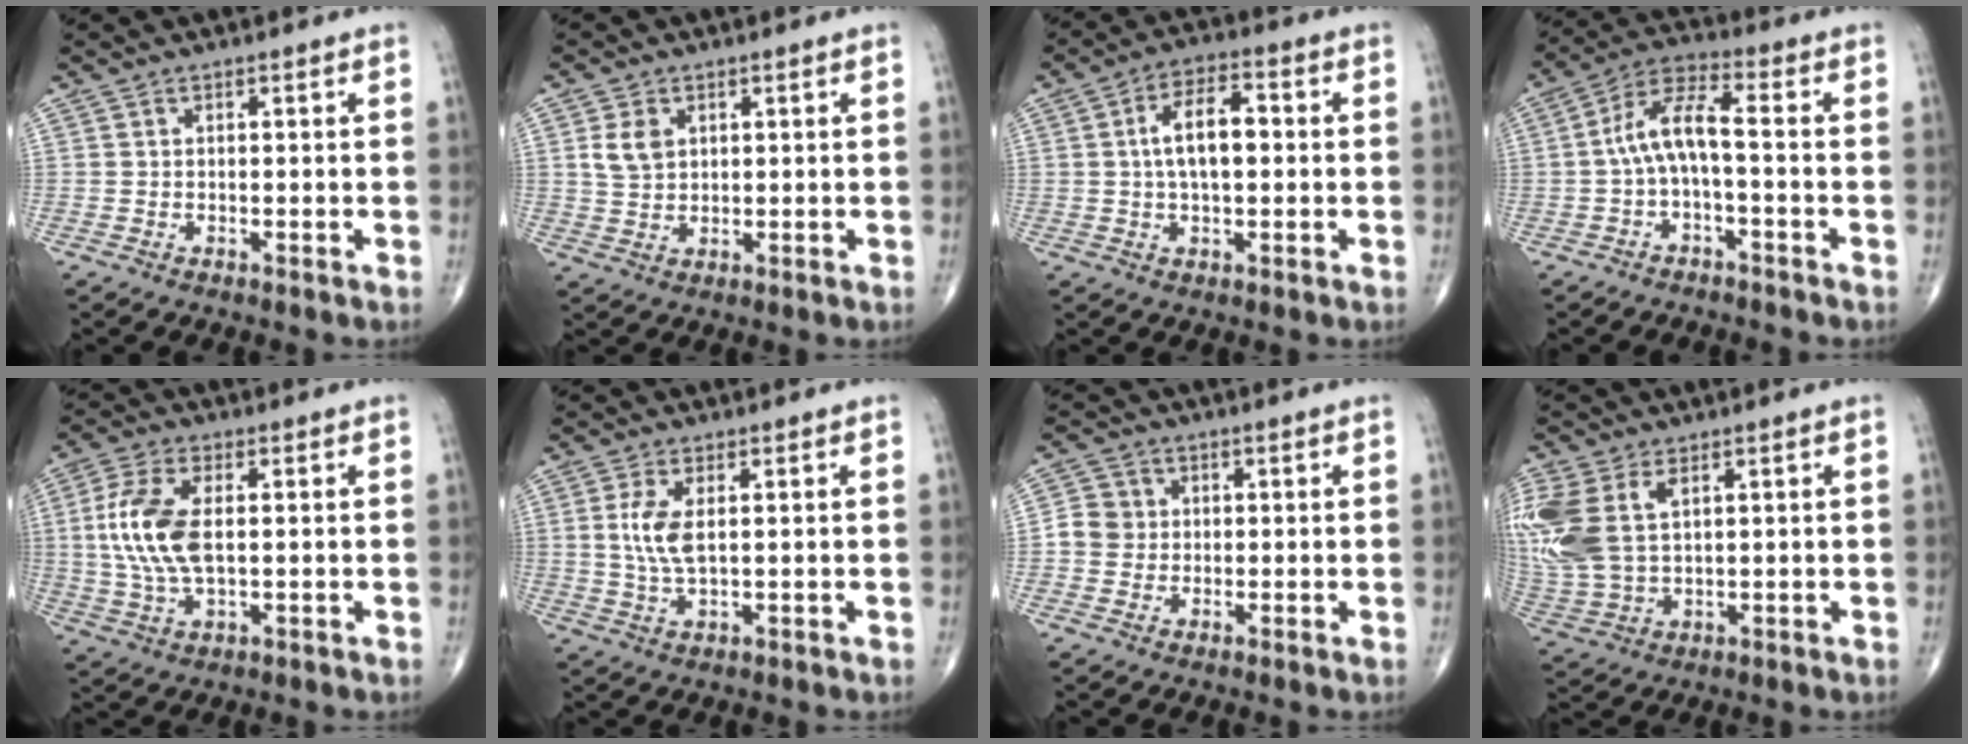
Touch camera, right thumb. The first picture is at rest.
{"total": 4.4, "force": [1.5, 3.2, 2.7], "torque": [-0.042, -0.005, 0.033]}
{"total": 9.0, "force": [0.6, 4.4, 7.8], "torque": [-0.126, 0.017, 0.005]}
{"total": 8.1, "force": [-1.3, 2.6, 7.5], "torque": [-0.150, 0.044, -0.031]}
{"total": 11.6, "force": [0.9, 5.7, 10.1], "torque": [-0.225, 0.003, 0.020]}
{"total": 5.8, "force": [1.0, 2.4, 5.2], "torque": [-0.119, -0.006, 0.024]}
{"total": 4.6, "force": [0.0, 4.4, 1.3], "torque": [-0.003, 0.008, -0.007]}
{"total": 16.3, "force": [4.7, 10.1, 12.0], "torque": [-0.312, 0.001, 0.101]}